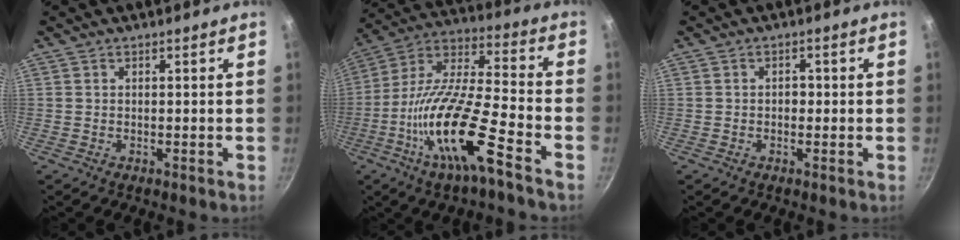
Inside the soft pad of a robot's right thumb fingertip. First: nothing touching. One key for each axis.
{"total": 19.2, "fx": -8.8, "fy": 4.3, "fz": 16.5, "tx": -0.304, "ty": 0.045, "tz": -0.181}
{"total": 1.5, "fx": -0.2, "fy": 1.2, "fz": 0.9, "tx": -0.010, "ty": 0.006, "tz": -0.006}